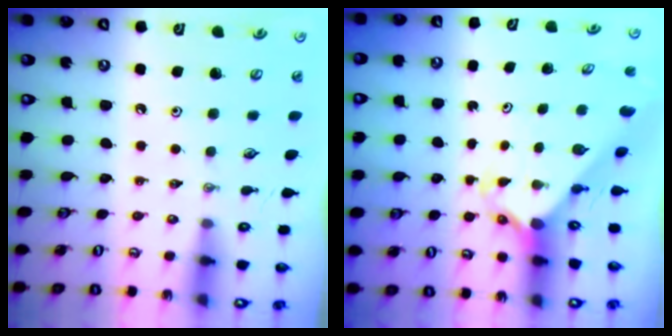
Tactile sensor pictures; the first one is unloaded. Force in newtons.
{"total": 2.3, "press": 2.3, "slide": 0.2}